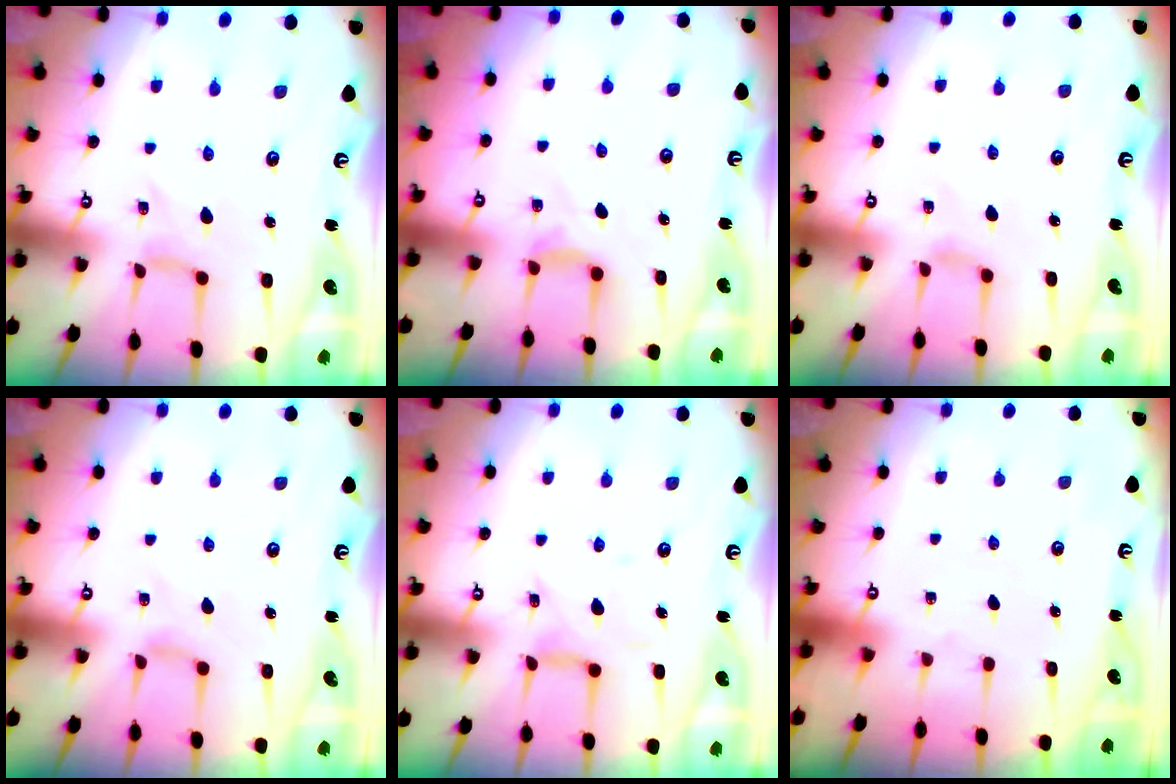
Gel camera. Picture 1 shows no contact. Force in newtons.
{"total": 3.9, "press": 3.8, "slide": 0.5}
{"total": 1.7, "press": 1.6, "slide": 0.4}
{"total": 1.7, "press": 1.6, "slide": 0.4}
{"total": 6.9, "press": 6.9, "slide": 0.6}
{"total": 0.0}